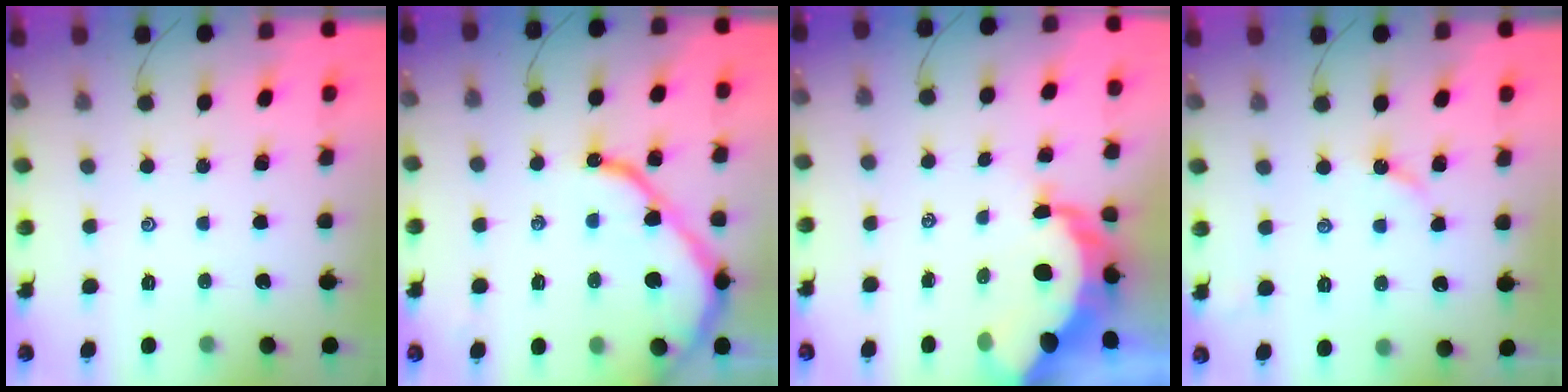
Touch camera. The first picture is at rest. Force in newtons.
{"total": 11.9, "press": 11.8, "slide": 1.2}
{"total": 10.5, "press": 10.4, "slide": 1.4}
{"total": 2.8, "press": 2.8, "slide": 0.3}